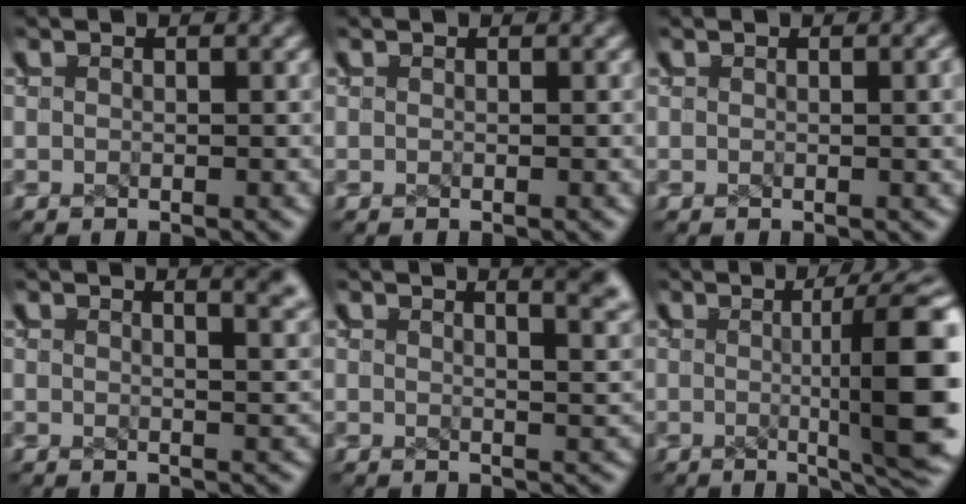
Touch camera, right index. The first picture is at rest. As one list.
[{"total": 0.0}, {"total": 0.5, "force": [0.2, -0.3, 0.3], "torque": [-0.008, 0.000, 0.008]}, {"total": 5.1, "force": [3.5, 1.6, 3.3], "torque": [-0.032, 0.014, 0.045]}, {"total": 6.7, "force": [4.2, 2.5, 4.6], "torque": [-0.041, 0.022, 0.051]}, {"total": 9.8, "force": [-2.6, 1.8, 9.3], "torque": [-0.079, 0.010, -0.036]}]